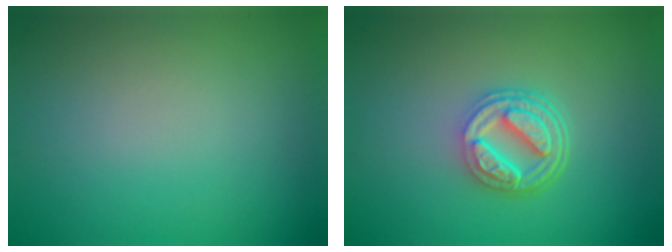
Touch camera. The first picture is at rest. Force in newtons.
{"total": 5.2, "press": 3.7, "slide": 3.6}